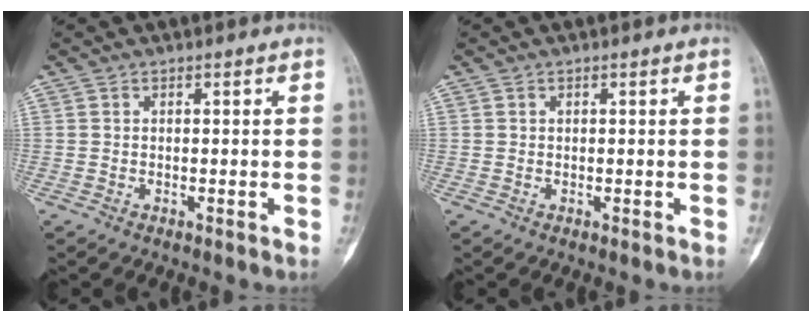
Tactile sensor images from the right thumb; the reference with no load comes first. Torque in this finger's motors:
{"motor_torque": [0.00, 0.00, 0.09, -0.10, 0.00]}